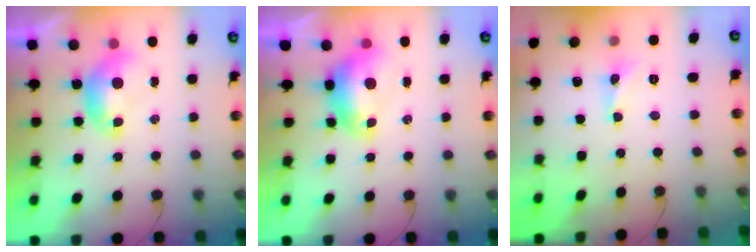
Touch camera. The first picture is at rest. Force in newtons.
{"total": 1.7, "press": 1.5, "slide": 0.6}
{"total": 1.7, "press": 1.6, "slide": 0.5}